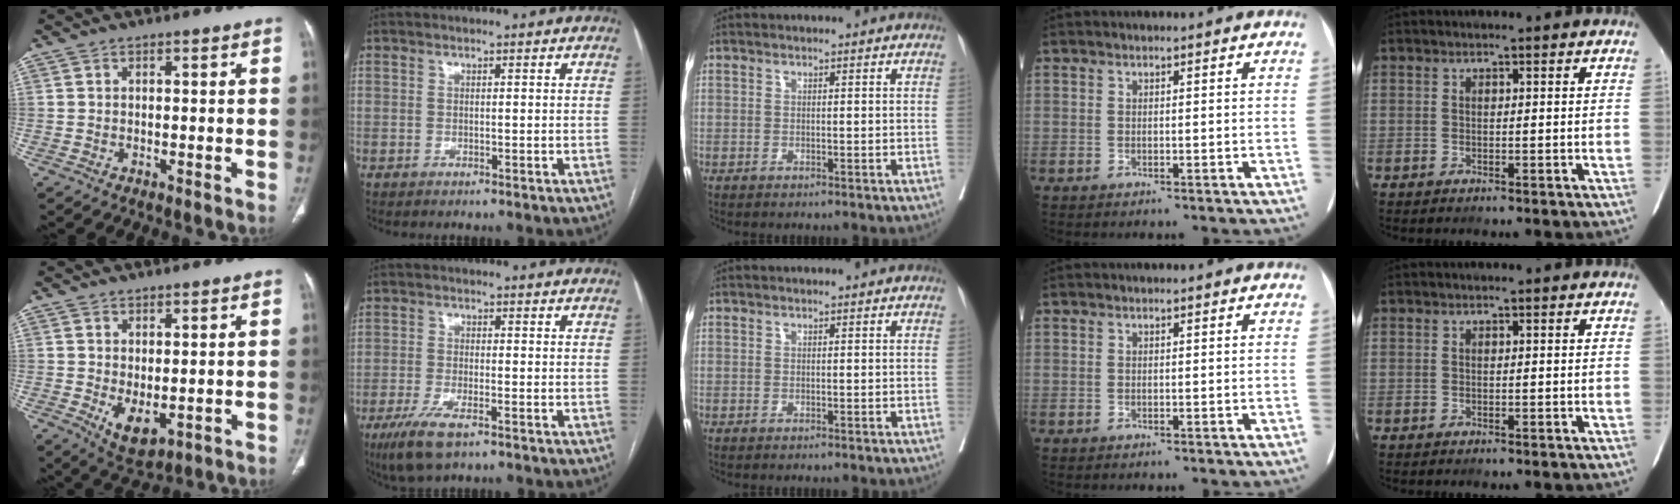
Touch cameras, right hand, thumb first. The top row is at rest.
{"thumb": {"total": 5.7, "force": [-0.7, 3.1, 4.7], "torque": [-0.070, -0.012, 0.010]}, "index": {"total": 6.4, "force": [-3.9, 1.4, 4.9], "torque": [-0.103, -0.015, -0.068]}}